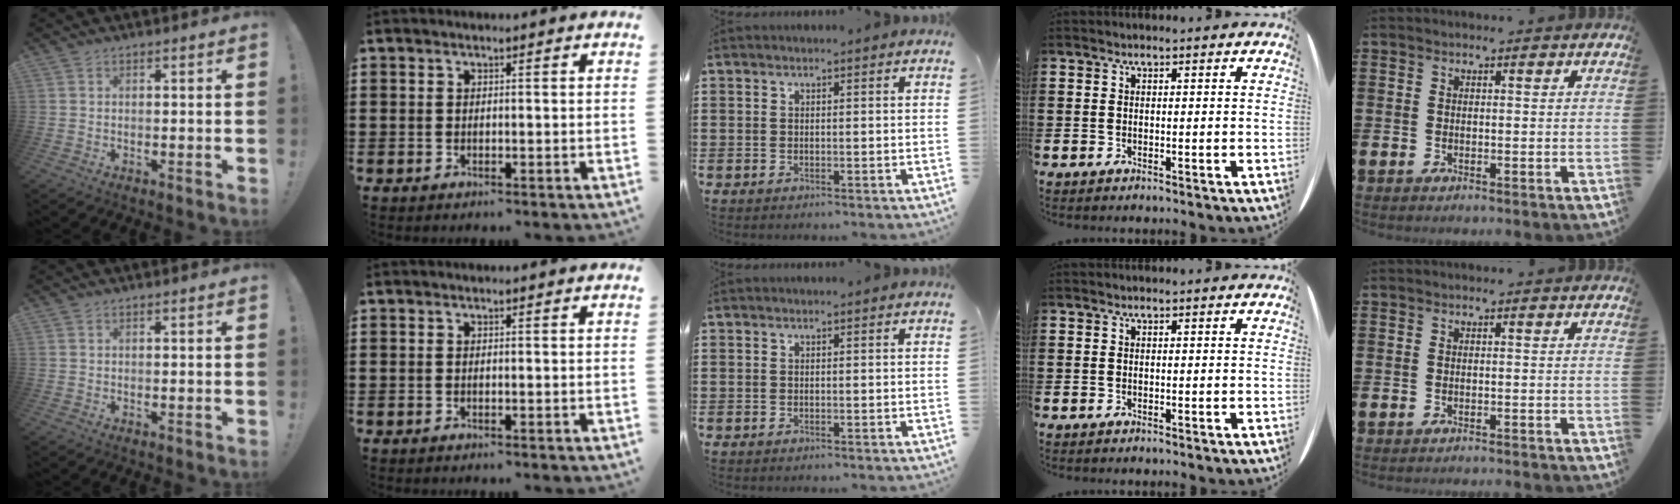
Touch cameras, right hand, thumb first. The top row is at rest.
{"little": {"total": 0.6, "force": [-0.6, -0.1, 0.0], "torque": [0.001, 0.000, -0.013]}}